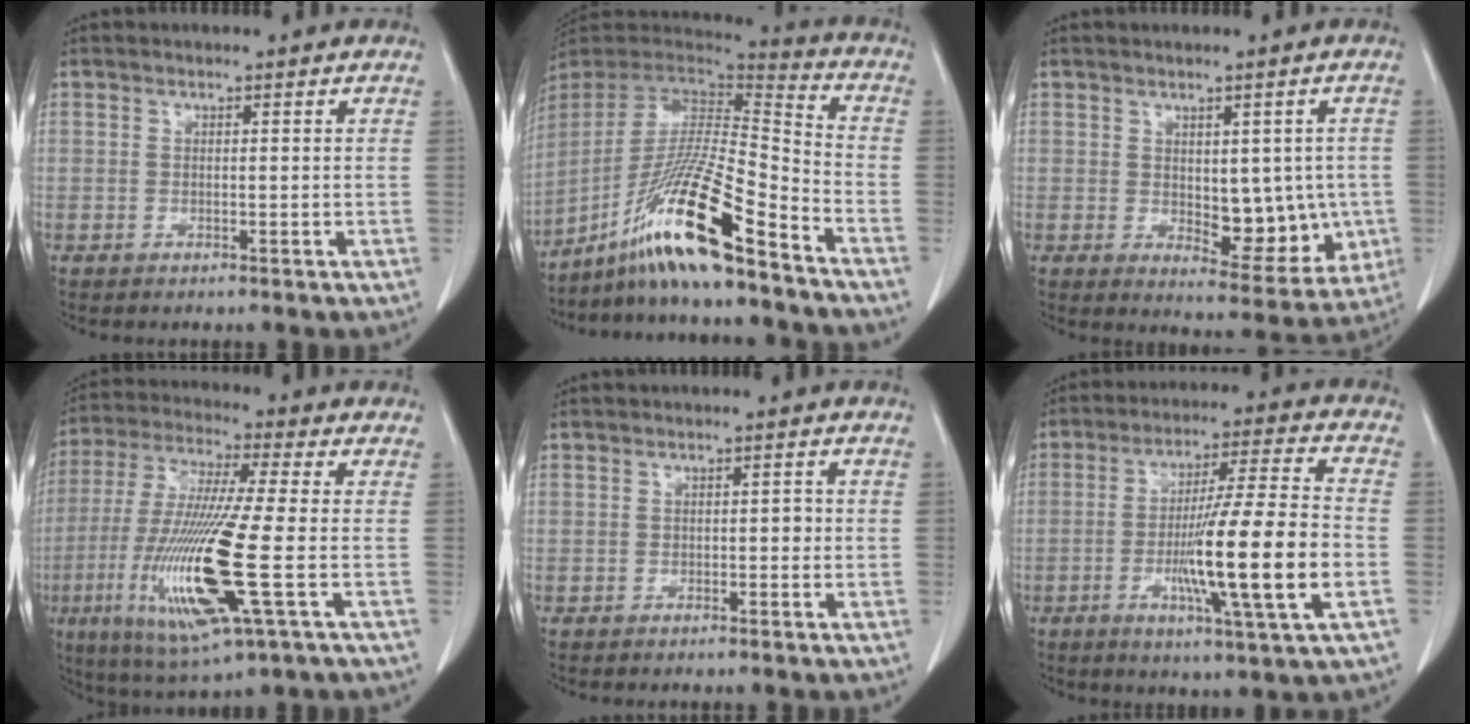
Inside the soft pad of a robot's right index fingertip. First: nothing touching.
{"total": 19.3, "force": [-13.2, 0.5, 14.0], "torque": [-0.296, -0.020, -0.248]}
{"total": 9.4, "force": [-0.6, 4.9, 8.0], "torque": [-0.084, 0.000, 0.009]}
{"total": 18.0, "force": [-4.6, 0.9, 17.4], "torque": [-0.367, -0.031, -0.086]}
{"total": 1.2, "force": [-0.2, 0.6, 1.0], "torque": [-0.009, 0.006, -0.004]}
{"total": 16.6, "force": [-3.8, -0.3, 16.1], "torque": [-0.276, -0.013, -0.068]}